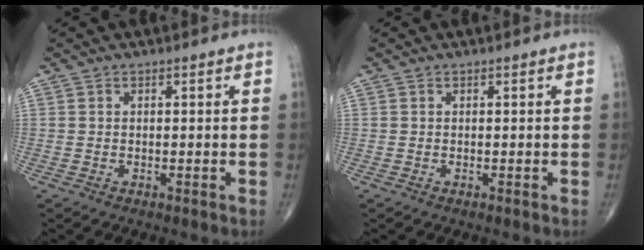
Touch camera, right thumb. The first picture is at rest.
{"total": 0.0}